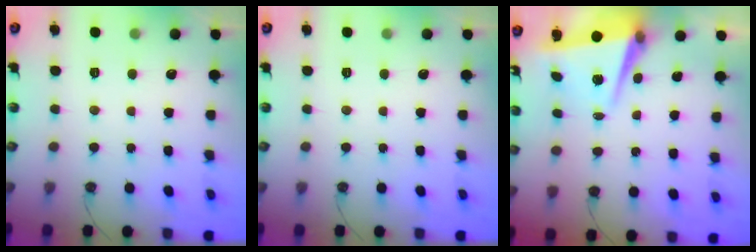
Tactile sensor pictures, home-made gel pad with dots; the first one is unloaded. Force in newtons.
{"total": 0.0}
{"total": 8.0, "press": 7.2, "slide": 3.6}